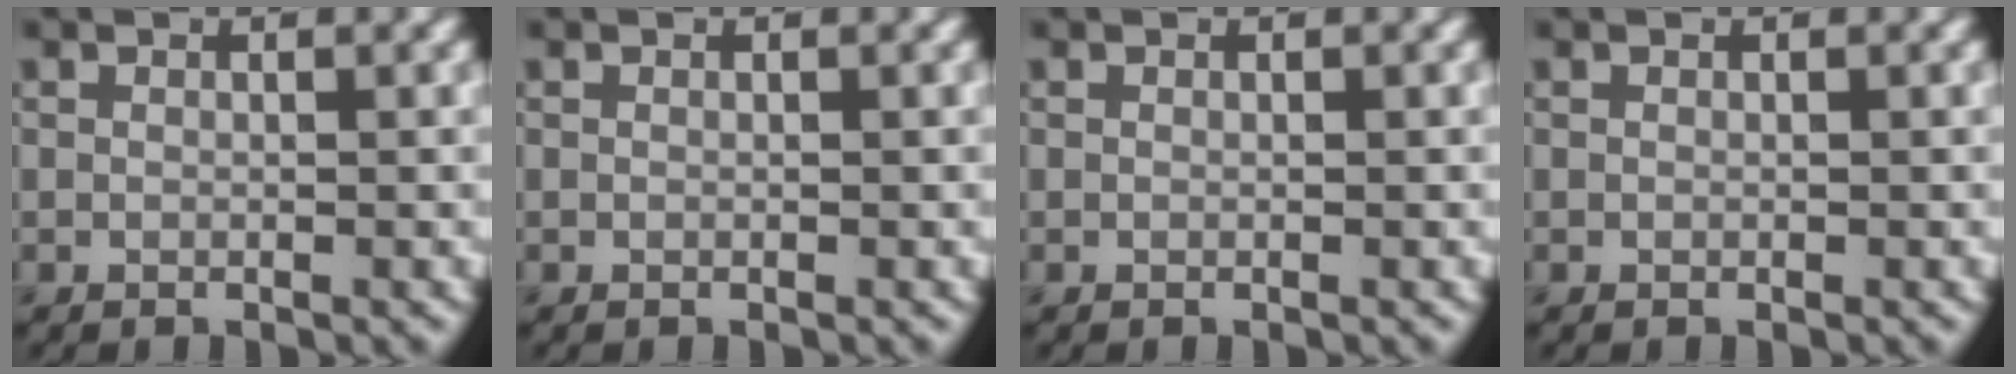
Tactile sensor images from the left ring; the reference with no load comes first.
{"total": 0.0}
{"total": 0.0}
{"total": 0.0}